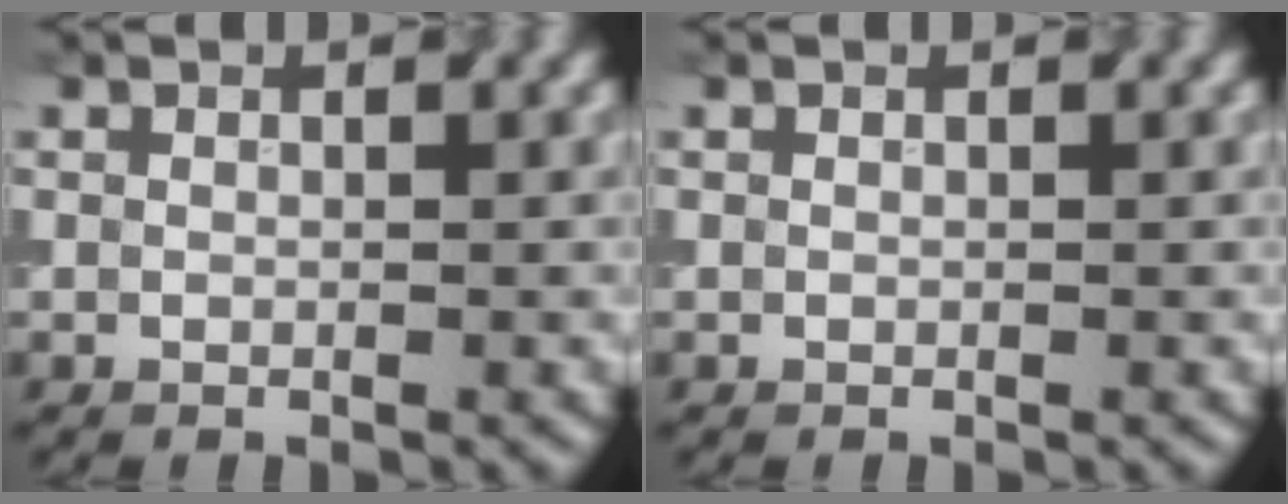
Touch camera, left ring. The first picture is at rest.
{"total": 0.0}